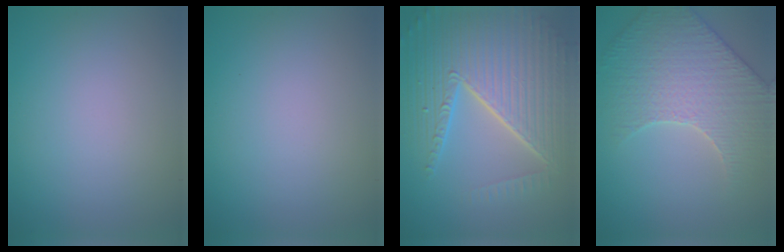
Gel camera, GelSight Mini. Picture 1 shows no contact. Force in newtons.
{"total": 0.0}
{"total": 10.1, "press": 6.4, "slide": 7.8}
{"total": 5.0, "press": 4.9, "slide": 0.8}